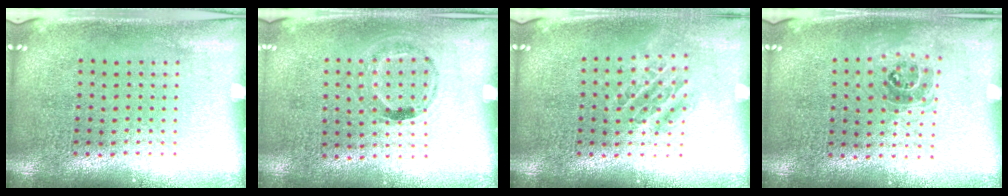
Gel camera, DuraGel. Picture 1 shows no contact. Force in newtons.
{"total": 1.1, "press": 0.7, "slide": 0.8}
{"total": 1.0, "press": 1.0, "slide": 0.4}
{"total": 1.1, "press": 0.9, "slide": 0.6}